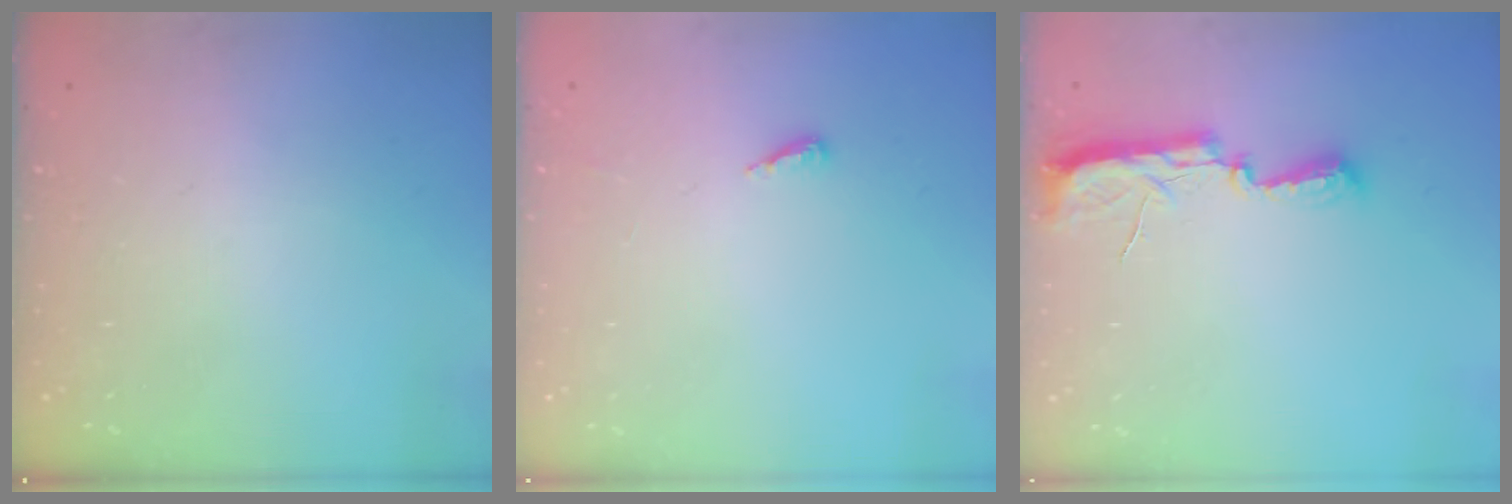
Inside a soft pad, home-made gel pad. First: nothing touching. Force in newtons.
{"total": 2.8, "press": 2.8, "slide": 0.2}
{"total": 10.1, "press": 8.9, "slide": 4.8}